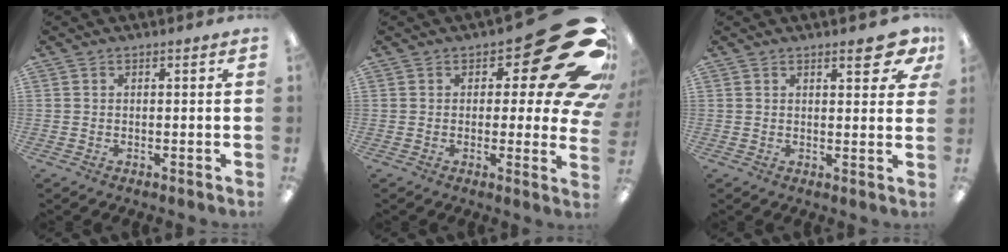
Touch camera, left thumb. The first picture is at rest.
{"total": 21.5, "force": [9.8, 7.9, 17.5], "torque": [-0.208, -0.064, 0.165]}
{"total": 6.0, "force": [3.9, 2.1, 4.1], "torque": [-0.041, -0.022, 0.059]}